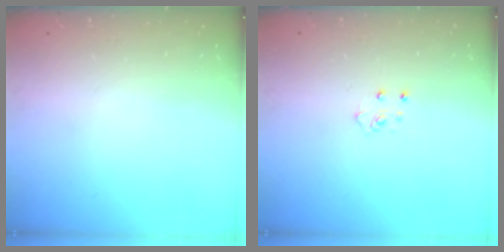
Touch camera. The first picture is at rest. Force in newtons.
{"total": 4.6, "press": 4.6, "slide": 0.4}